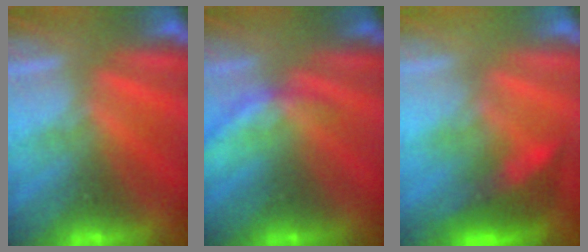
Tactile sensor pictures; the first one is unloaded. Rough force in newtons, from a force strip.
{"total": 1.9}
{"total": 3.2}